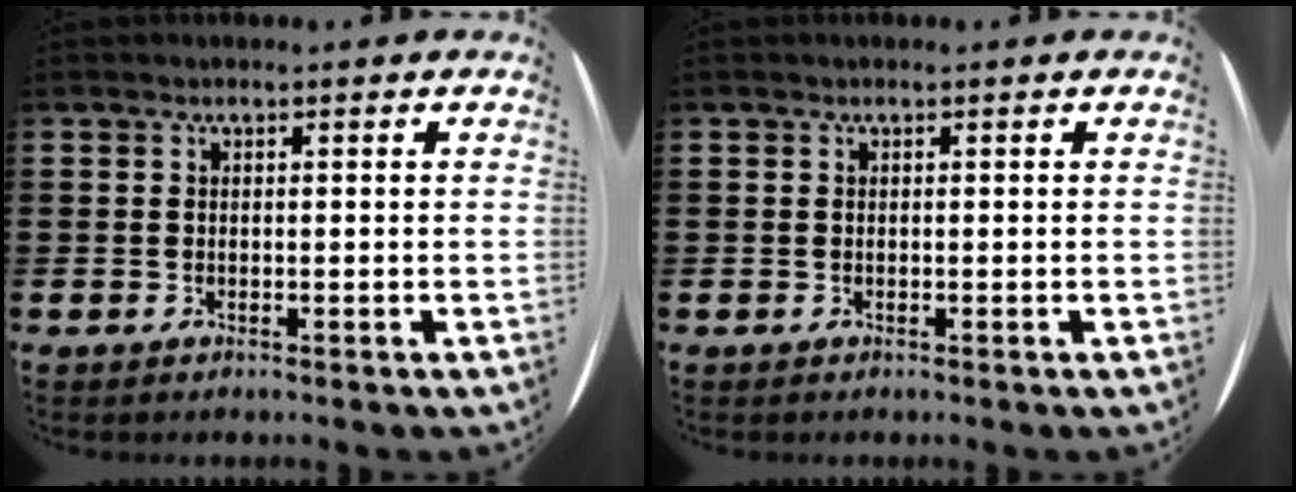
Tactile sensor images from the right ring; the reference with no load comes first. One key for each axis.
{"total": 0.0}